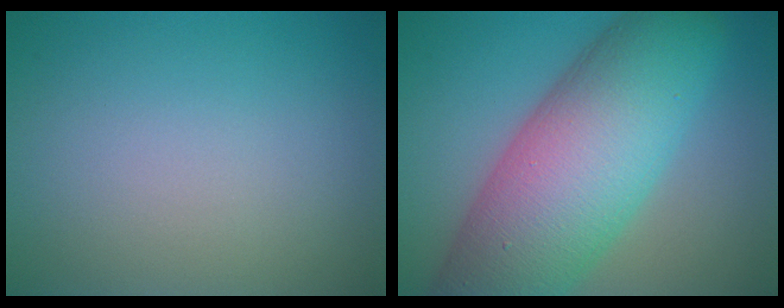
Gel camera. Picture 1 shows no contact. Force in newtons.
{"total": 13.7, "press": 13.7, "slide": 0.4}